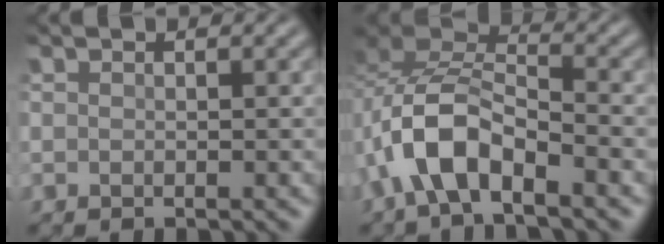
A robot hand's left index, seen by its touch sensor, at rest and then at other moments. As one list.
[{"total": 6.3, "force": [-3.1, 2.7, 4.8], "torque": [-0.091, 0.011, -0.063]}]